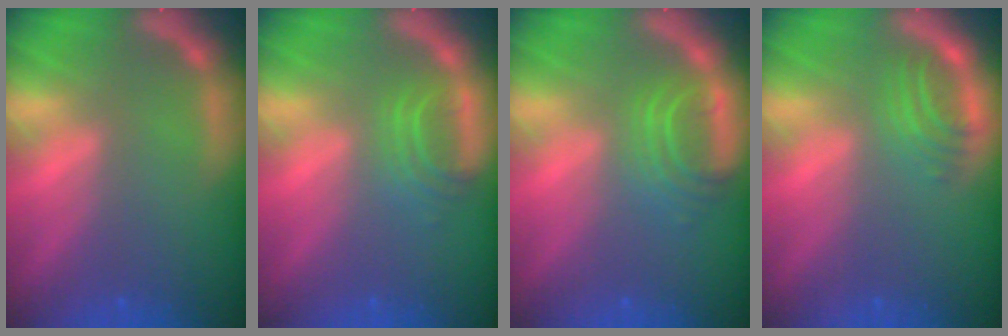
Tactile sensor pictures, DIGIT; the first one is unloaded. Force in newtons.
{"total": 2.9}
{"total": 4.0}
{"total": 2.9}